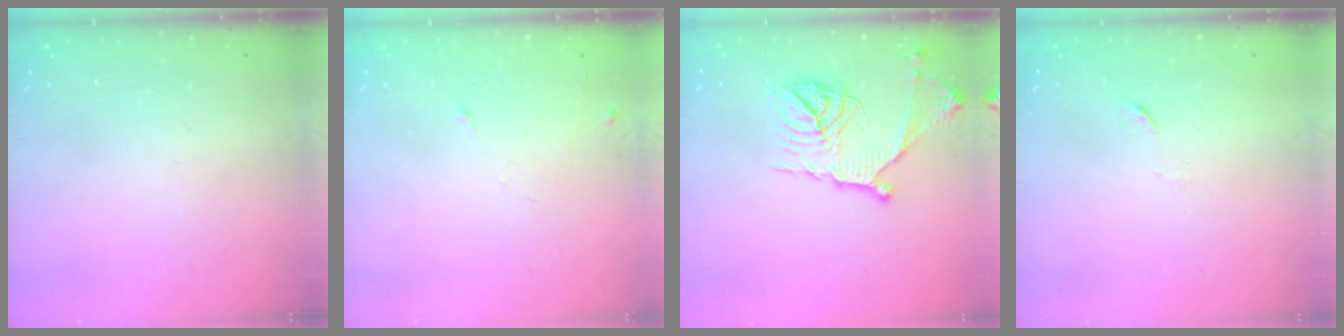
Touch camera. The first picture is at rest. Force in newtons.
{"total": 6.1, "press": 6.1, "slide": 0.6}
{"total": 16.2, "press": 16.2, "slide": 0.4}
{"total": 4.0, "press": 4.0, "slide": 0.6}